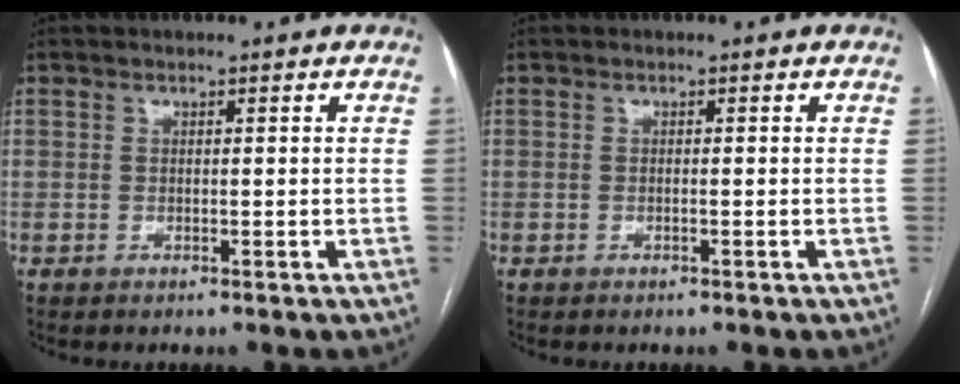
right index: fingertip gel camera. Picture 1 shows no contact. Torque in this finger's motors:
{"motor_torque": [0.16, 0.10, -0.03, 0.00]}